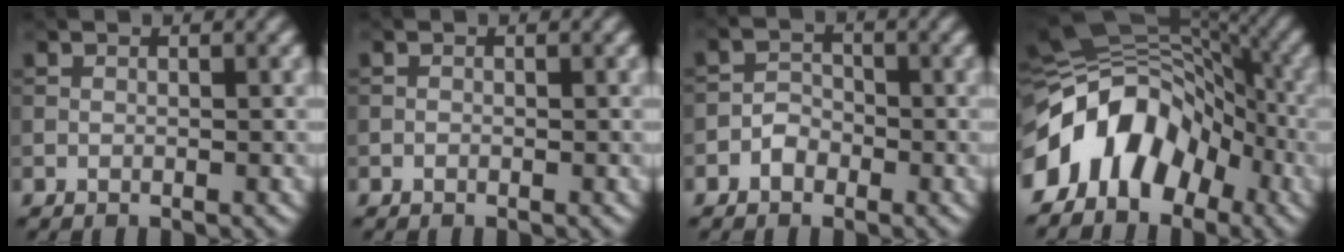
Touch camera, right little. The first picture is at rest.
{"total": 0.0}
{"total": 1.7, "force": [-1.0, 1.3, 0.6], "torque": [-0.005, 0.008, -0.020]}
{"total": 11.5, "force": [-5.0, 7.6, 7.0], "torque": [-0.110, 0.021, -0.107]}